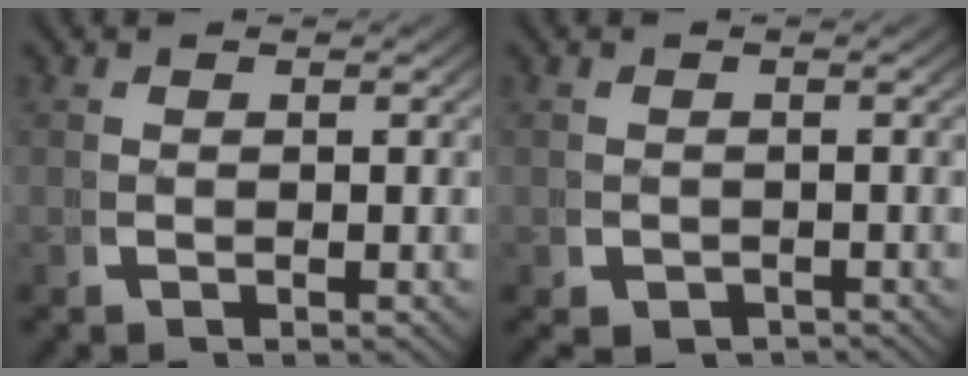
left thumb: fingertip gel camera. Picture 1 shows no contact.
{"total": 2.0, "force": [-1.5, 1.1, 0.6], "torque": [-0.007, -0.015, -0.019]}